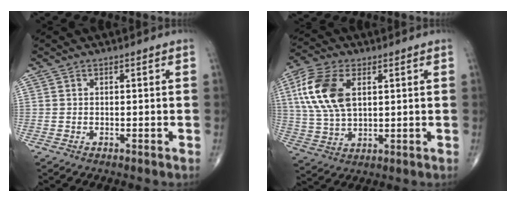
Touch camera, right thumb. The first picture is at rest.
{"total": 14.0, "force": [3.9, 7.9, 11.0], "torque": [-0.237, -0.001, 0.078]}